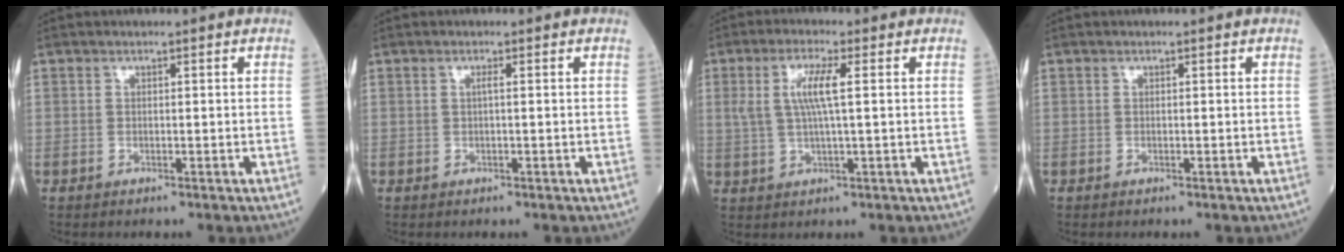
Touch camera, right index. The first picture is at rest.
{"total": 0.6, "force": [0.1, -0.1, 0.6], "torque": [-0.011, 0.000, 0.002]}
{"total": 5.4, "force": [1.2, 0.3, 5.2], "torque": [-0.114, 0.011, 0.028]}
{"total": 0.0}